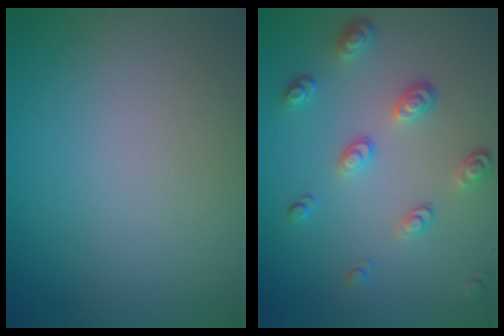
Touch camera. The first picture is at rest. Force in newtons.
{"total": 3.4, "press": 2.6, "slide": 2.3}